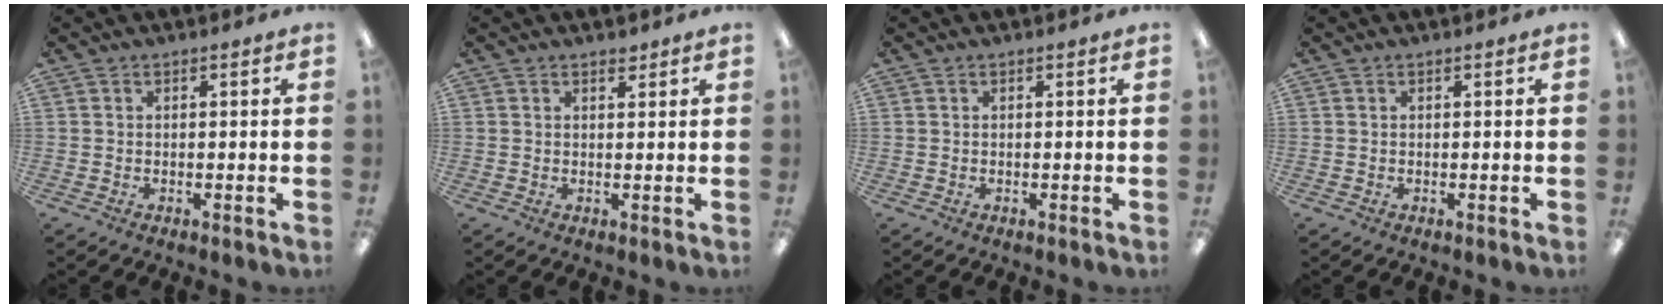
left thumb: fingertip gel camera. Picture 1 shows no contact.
{"total": 1.7, "force": [1.4, 0.6, 0.6], "torque": [-0.004, -0.004, 0.025]}
{"total": 0.0}
{"total": 0.0}